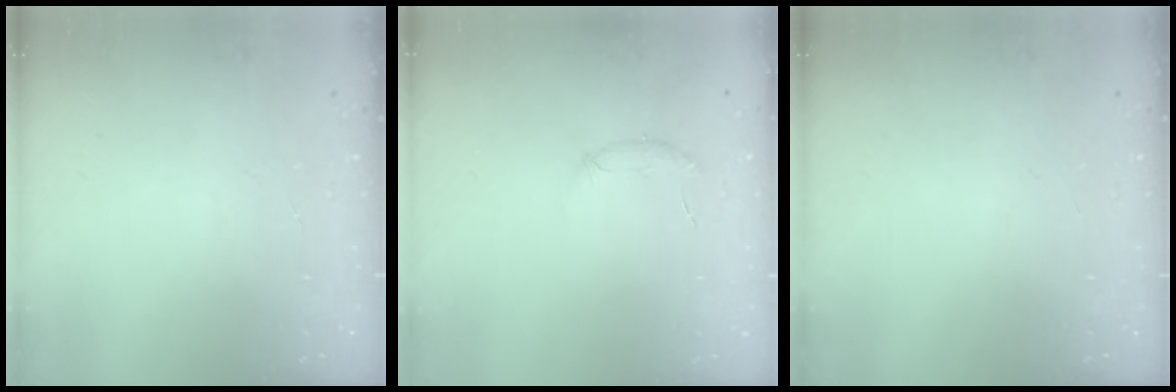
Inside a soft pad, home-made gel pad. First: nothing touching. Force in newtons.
{"total": 6.1, "press": 5.9, "slide": 1.4}
{"total": 0.0}